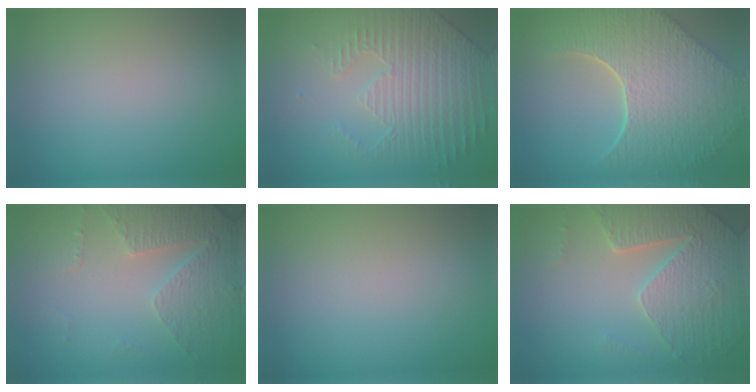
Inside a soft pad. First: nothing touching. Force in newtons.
{"total": 4.5, "press": 3.4, "slide": 3.0}
{"total": 9.5, "press": 6.8, "slide": 6.7}
{"total": 4.6, "press": 3.4, "slide": 3.2}
{"total": 0.0}
{"total": 5.1, "press": 4.7, "slide": 2.1}